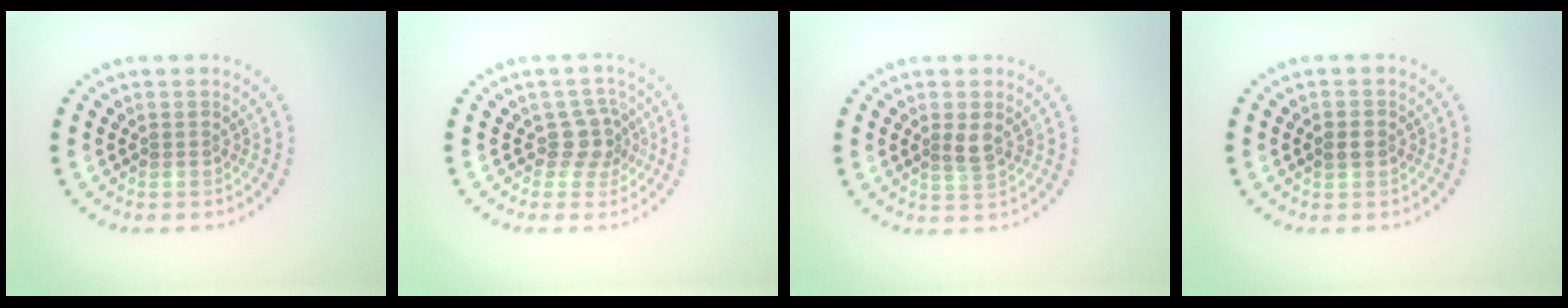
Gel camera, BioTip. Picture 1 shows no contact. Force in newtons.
{"total": 2.6, "press": 2.0, "slide": 1.7}
{"total": 1.5, "press": 1.4, "slide": 0.5}
{"total": 1.4, "press": 1.4, "slide": 0.1}